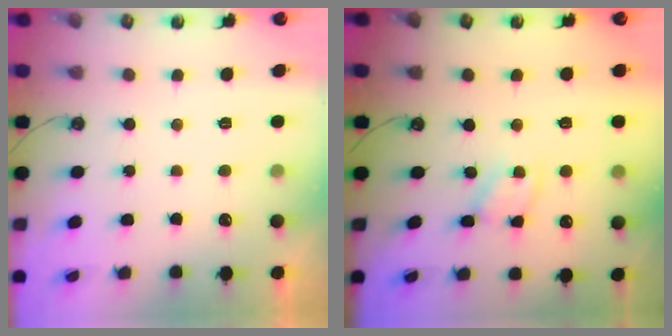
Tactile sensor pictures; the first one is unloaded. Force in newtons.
{"total": 3.2, "press": 3.2, "slide": 0.1}